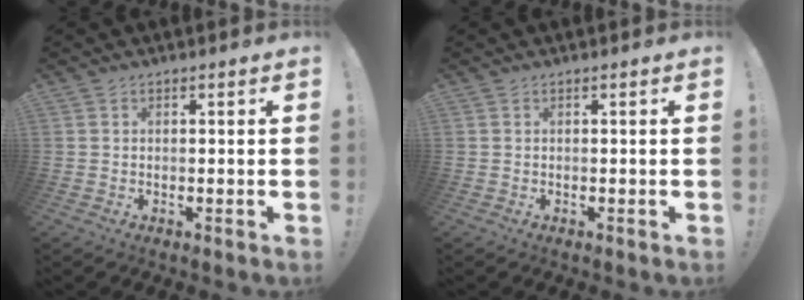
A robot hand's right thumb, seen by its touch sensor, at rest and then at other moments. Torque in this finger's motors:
{"motor_torque": [0.00, 0.00, -0.07, 0.10, 0.00]}